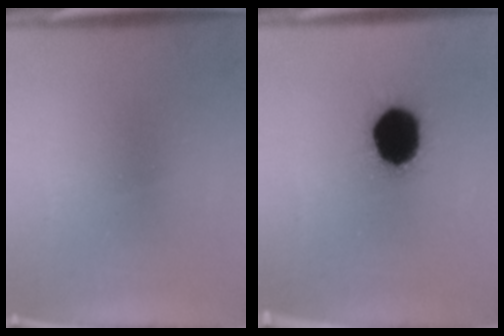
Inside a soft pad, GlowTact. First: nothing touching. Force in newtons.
{"total": 17.0}